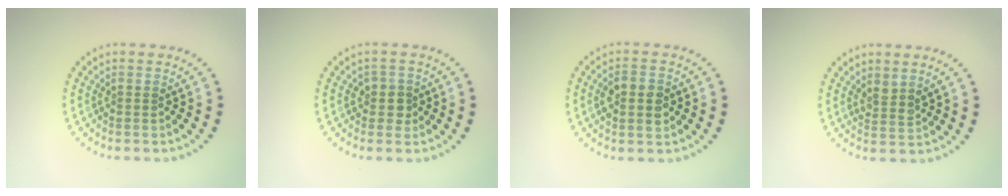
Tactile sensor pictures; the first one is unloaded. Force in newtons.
{"total": 1.8, "press": 1.6, "slide": 0.9}
{"total": 3.5, "press": 3.5, "slide": 0.2}
{"total": 1.5, "press": 1.2, "slide": 1.0}